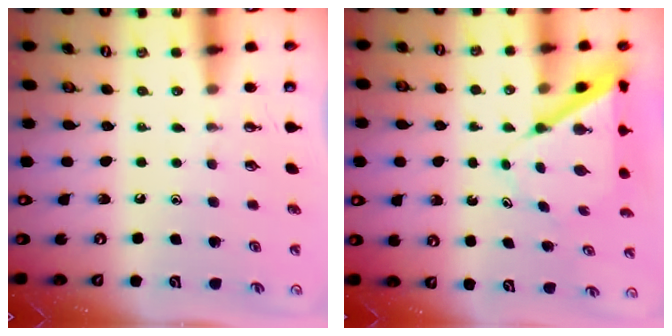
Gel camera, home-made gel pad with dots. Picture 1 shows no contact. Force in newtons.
{"total": 7.6, "press": 7.5, "slide": 0.5}